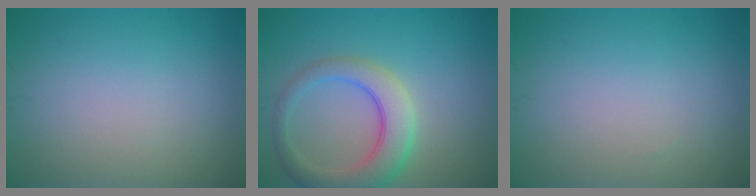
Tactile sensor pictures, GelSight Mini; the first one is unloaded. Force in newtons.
{"total": 5.4, "press": 5.4, "slide": 0.4}
{"total": 0.0}